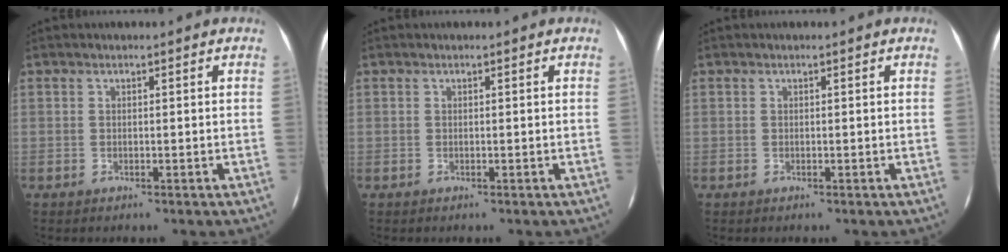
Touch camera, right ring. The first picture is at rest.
{"total": 0.0}
{"total": 0.0}